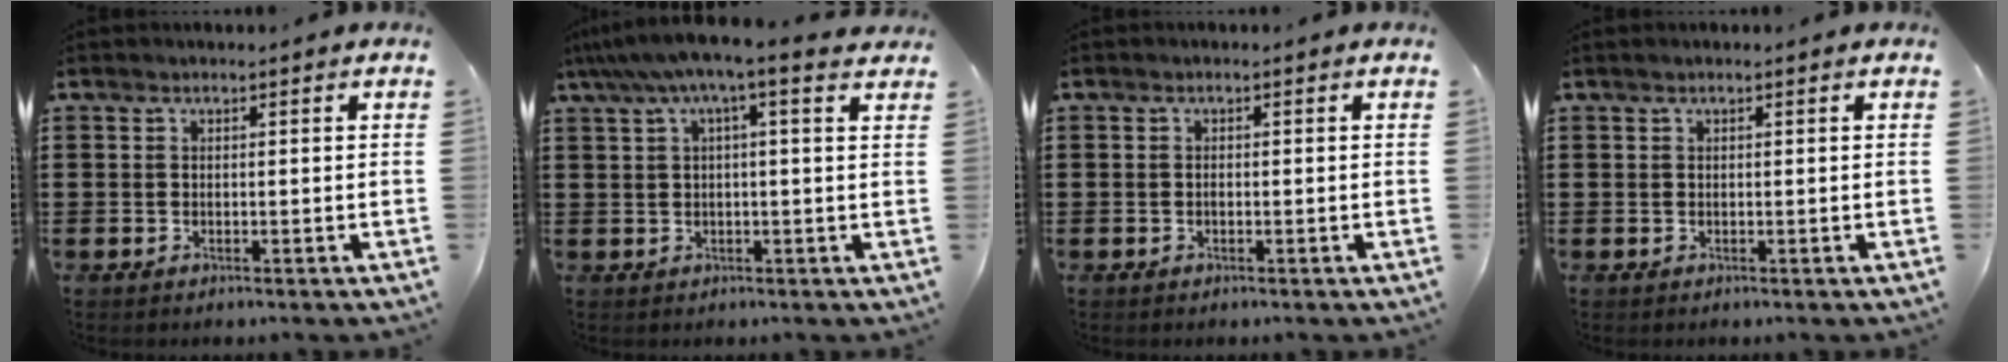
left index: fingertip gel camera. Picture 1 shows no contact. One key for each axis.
{"total": 4.8, "fx": 2.5, "fy": 0.4, "fz": 4.1, "tx": -0.087, "ty": -0.003, "tz": 0.039}
{"total": 0.6, "fx": -0.3, "fy": 0.2, "fz": 0.5, "tx": -0.012, "ty": -0.004, "tz": -0.004}
{"total": 0.0}